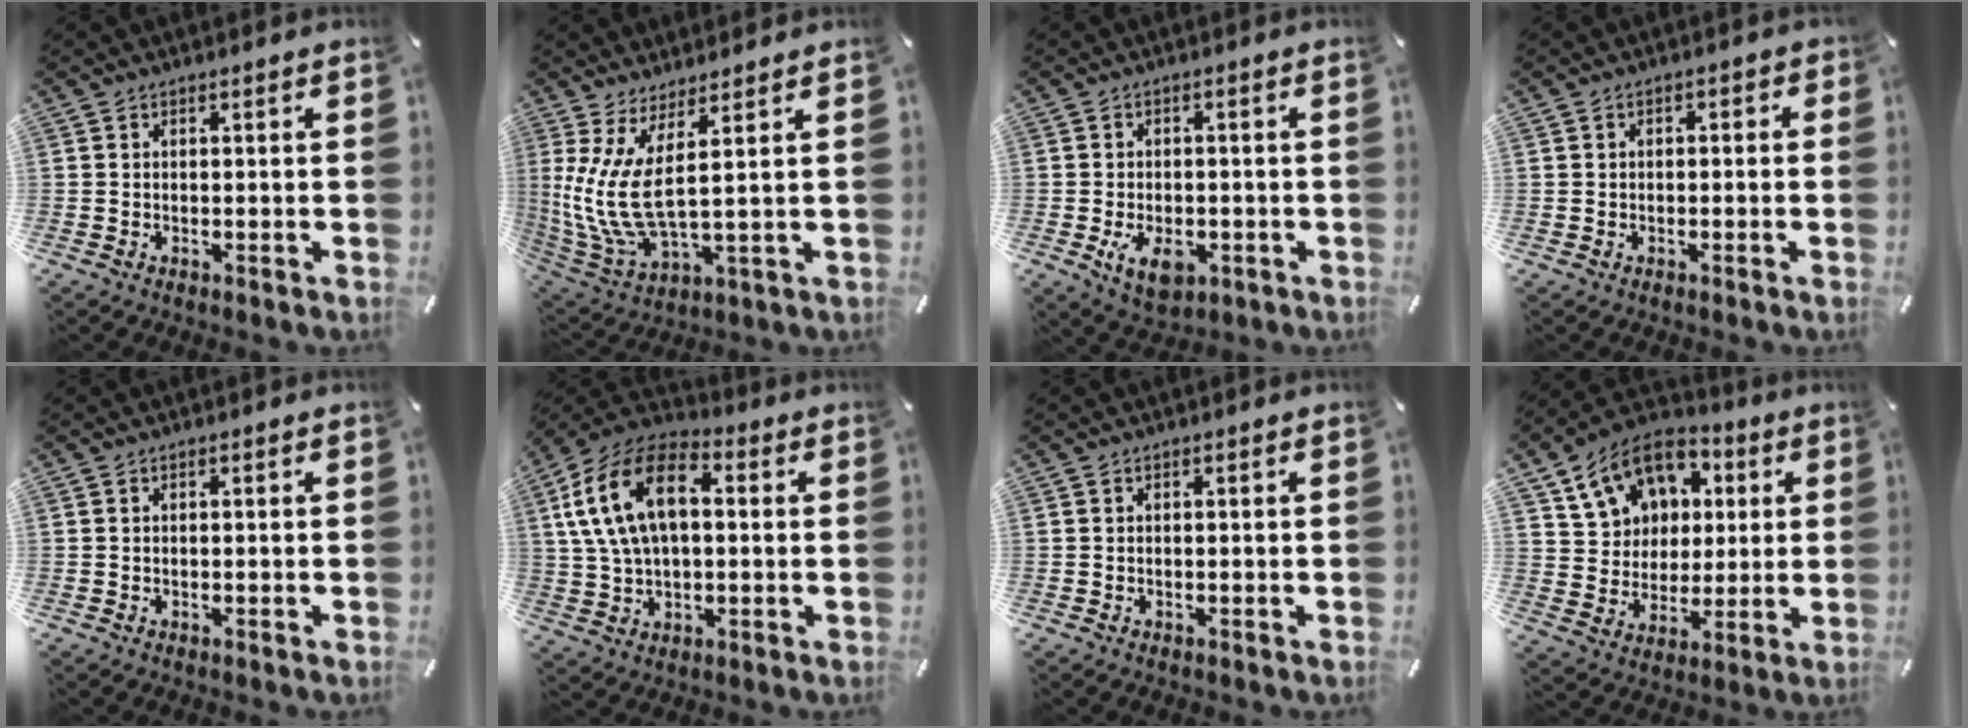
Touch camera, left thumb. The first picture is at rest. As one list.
[{"total": 11.3, "force": [2.7, 3.1, 10.5], "torque": [-0.235, -0.027, 0.053]}, {"total": 6.6, "force": [-2.0, 4.3, 4.6], "torque": [-0.083, -0.002, -0.039]}, {"total": 1.6, "force": [-0.9, 1.2, 0.5], "torque": [-0.009, 0.008, -0.019]}, {"total": 0.0}, {"total": 16.4, "force": [3.3, 10.5, 12.1], "torque": [-0.268, 0.008, 0.057]}, {"total": 0.0}, {"total": 14.1, "force": [6.0, 11.7, 5.1], "torque": [-0.105, -0.018, 0.123]}]